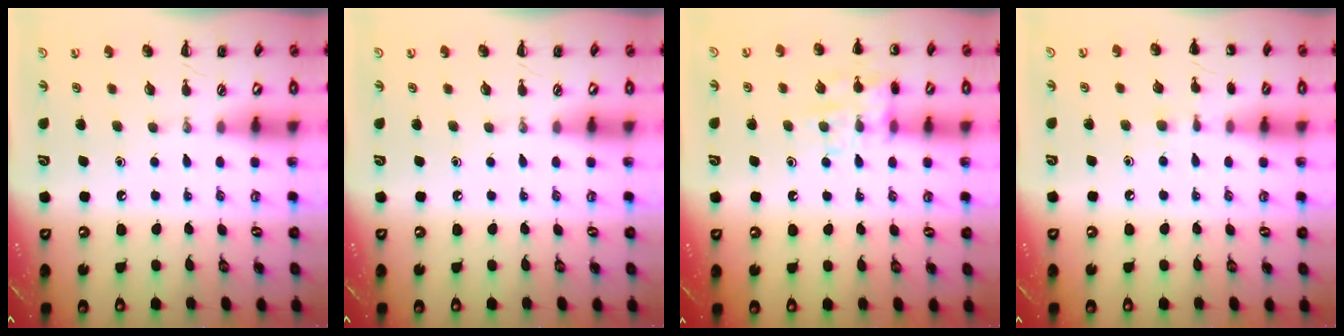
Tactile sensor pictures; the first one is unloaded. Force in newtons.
{"total": 0.0}
{"total": 11.8, "press": 11.7, "slide": 0.7}
{"total": 5.8, "press": 5.5, "slide": 1.8}